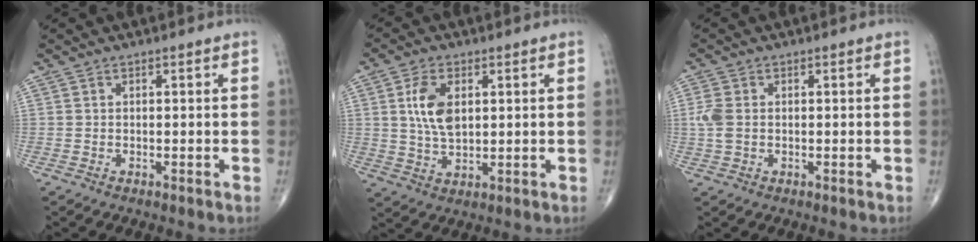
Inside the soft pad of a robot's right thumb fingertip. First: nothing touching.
{"total": 7.8, "force": [1.9, 4.3, 6.2], "torque": [-0.118, -0.008, 0.039]}
{"total": 3.5, "force": [0.1, 2.4, 2.6], "torque": [-0.078, 0.004, 0.000]}